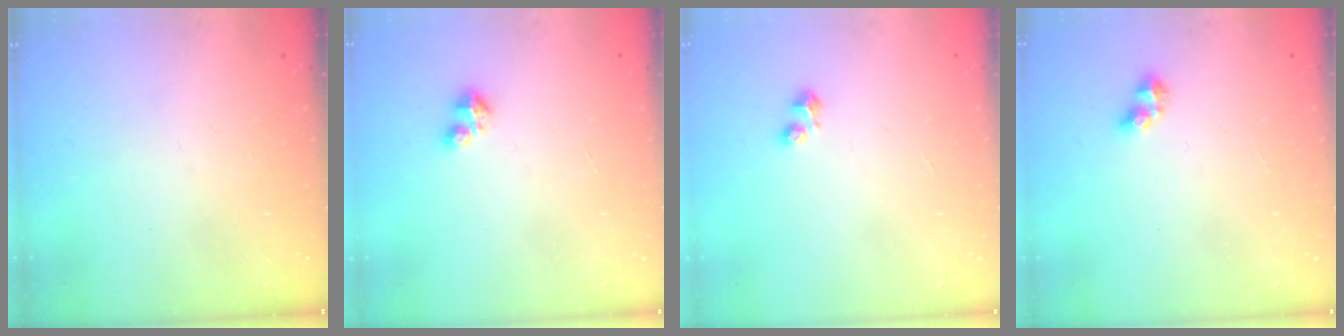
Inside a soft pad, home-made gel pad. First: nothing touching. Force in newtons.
{"total": 2.7, "press": 2.7, "slide": 0.3}
{"total": 2.9, "press": 2.8, "slide": 0.6}
{"total": 4.9, "press": 4.9, "slide": 0.5}